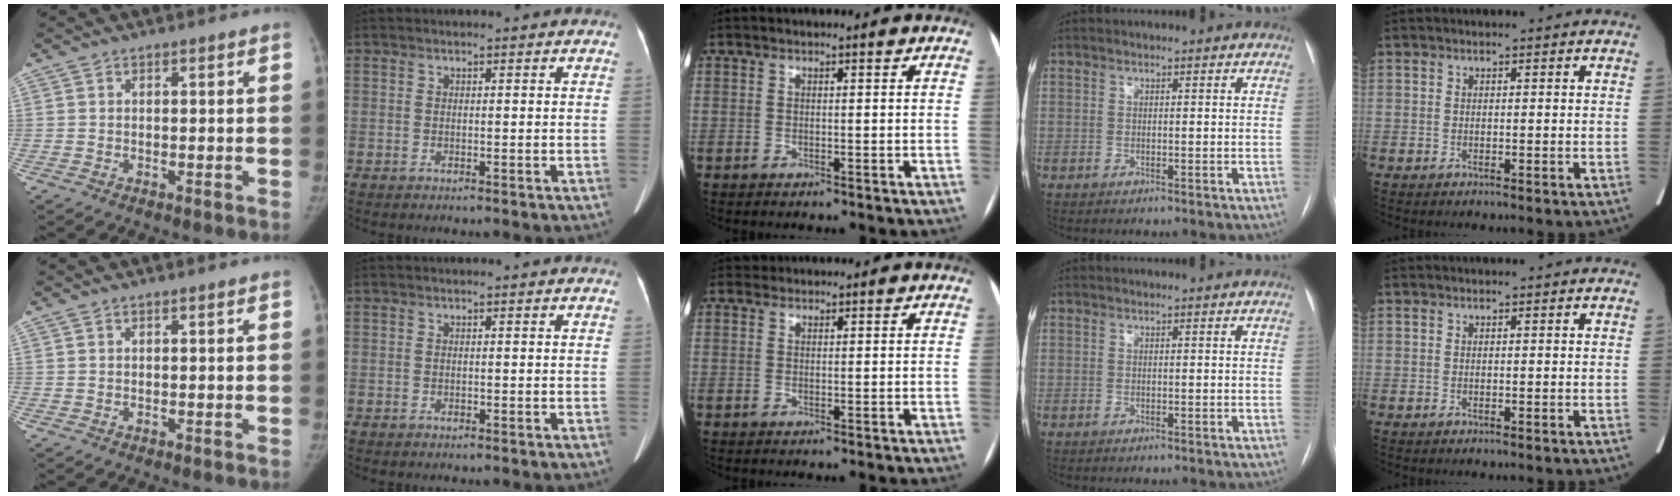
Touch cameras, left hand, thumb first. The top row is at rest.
{"middle": {"total": 0.7, "force": [0.6, 0.4, -0.2], "torque": [0.003, 0.005, 0.009]}}